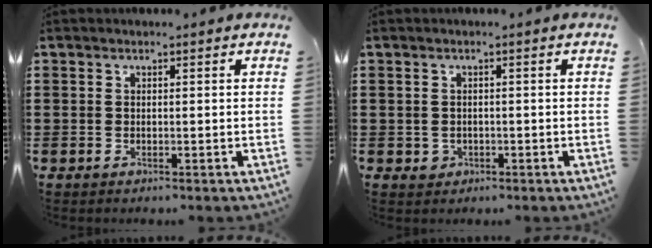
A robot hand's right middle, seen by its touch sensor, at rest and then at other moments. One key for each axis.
{"total": 1.1, "fx": -0.4, "fy": 0.9, "fz": 0.4, "tx": -0.011, "ty": 0.001, "tz": -0.008}